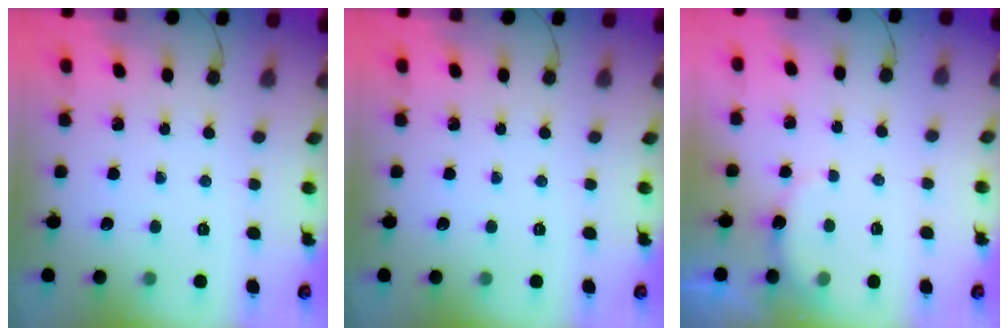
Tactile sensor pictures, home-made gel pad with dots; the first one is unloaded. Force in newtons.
{"total": 0.0}
{"total": 3.4, "press": 3.3, "slide": 0.9}